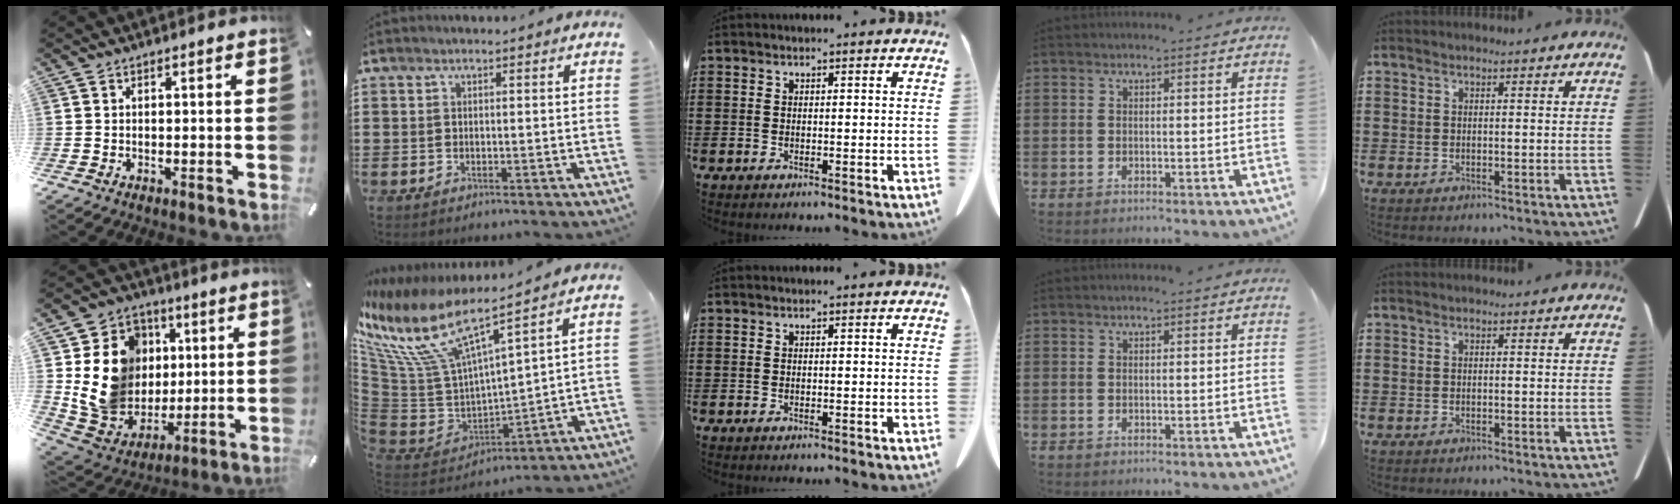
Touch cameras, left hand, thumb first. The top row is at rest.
{"thumb": {"total": 18.8, "force": [3.0, 16.5, 8.5], "torque": [-0.163, -0.009, 0.073]}, "index": {"total": 11.4, "force": [7.5, 2.9, 8.1], "torque": [-0.205, -0.062, 0.118]}}